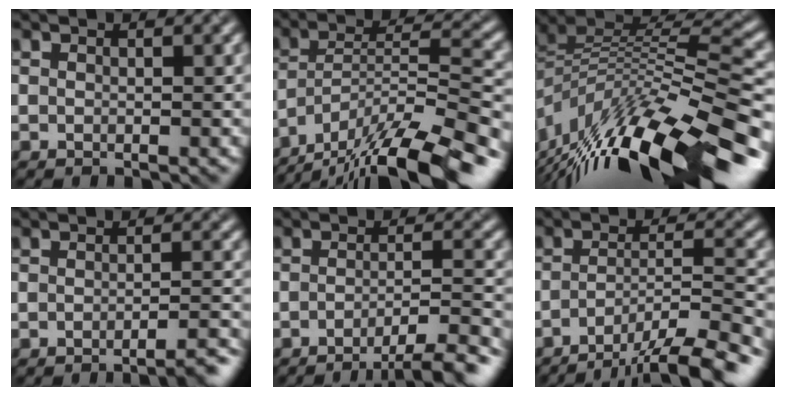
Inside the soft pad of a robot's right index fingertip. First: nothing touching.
{"total": 15.3, "force": [-12.3, 3.7, 8.3], "torque": [-0.137, 0.006, -0.193]}
{"total": 13.8, "force": [-6.6, 5.1, 10.9], "torque": [-0.209, 0.014, -0.121]}
{"total": 3.5, "force": [-2.7, 0.7, 2.2], "torque": [-0.019, 0.008, -0.042]}
{"total": 6.6, "force": [-4.4, 1.4, 4.7], "torque": [-0.062, 0.004, -0.063]}
{"total": 9.8, "force": [-7.3, 2.0, 6.2], "torque": [-0.089, 0.010, -0.112]}